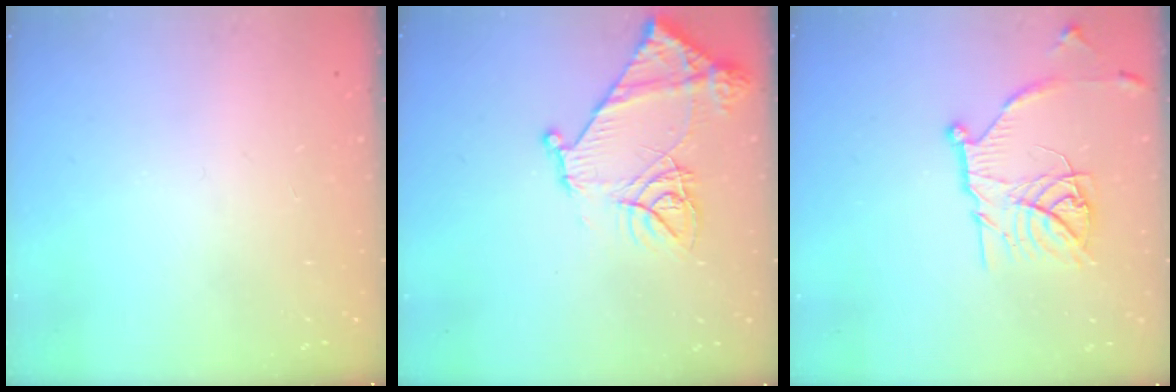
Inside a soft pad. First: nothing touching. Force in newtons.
{"total": 14.8, "press": 14.7, "slide": 1.6}
{"total": 16.4, "press": 16.4, "slide": 1.3}